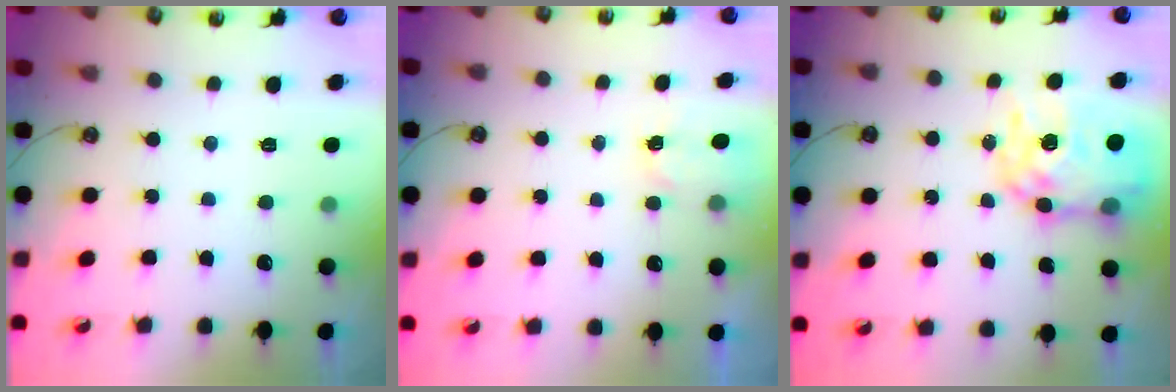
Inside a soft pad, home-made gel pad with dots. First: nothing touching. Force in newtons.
{"total": 2.2, "press": 2.2, "slide": 0.4}
{"total": 14.5, "press": 14.4, "slide": 1.2}